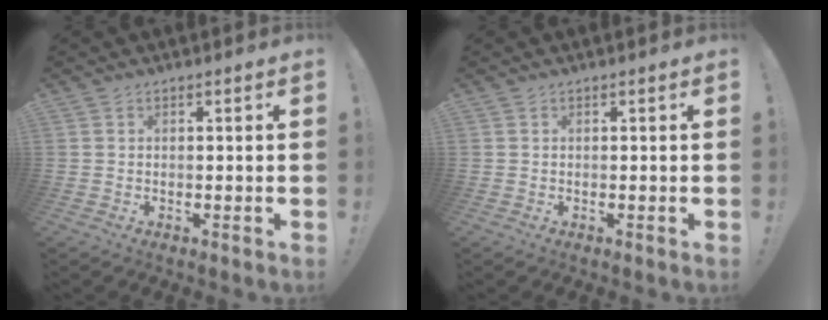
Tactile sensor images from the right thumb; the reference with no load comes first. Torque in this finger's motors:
{"motor_torque": [0.00, 0.00, -0.04, 0.01, 0.03]}